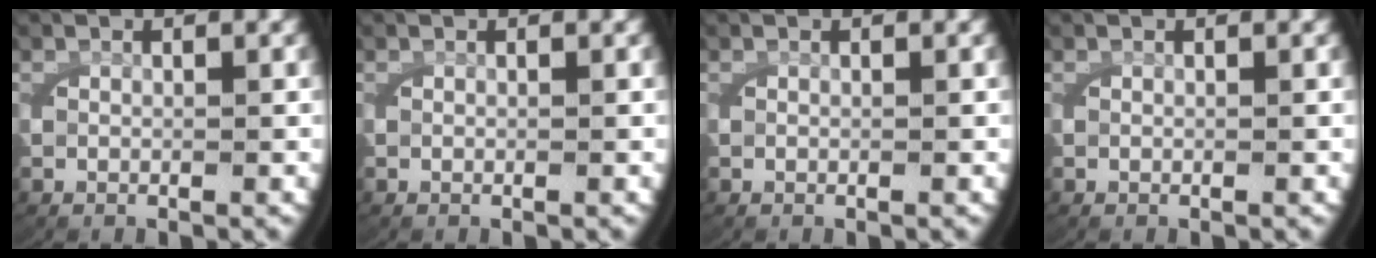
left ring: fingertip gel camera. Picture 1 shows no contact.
{"total": 0.0}
{"total": 0.0}
{"total": 0.0}